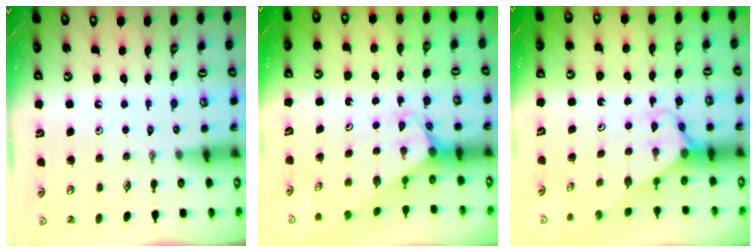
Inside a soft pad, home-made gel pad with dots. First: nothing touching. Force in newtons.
{"total": 2.9, "press": 2.9, "slide": 0.2}
{"total": 2.9, "press": 2.9, "slide": 0.2}